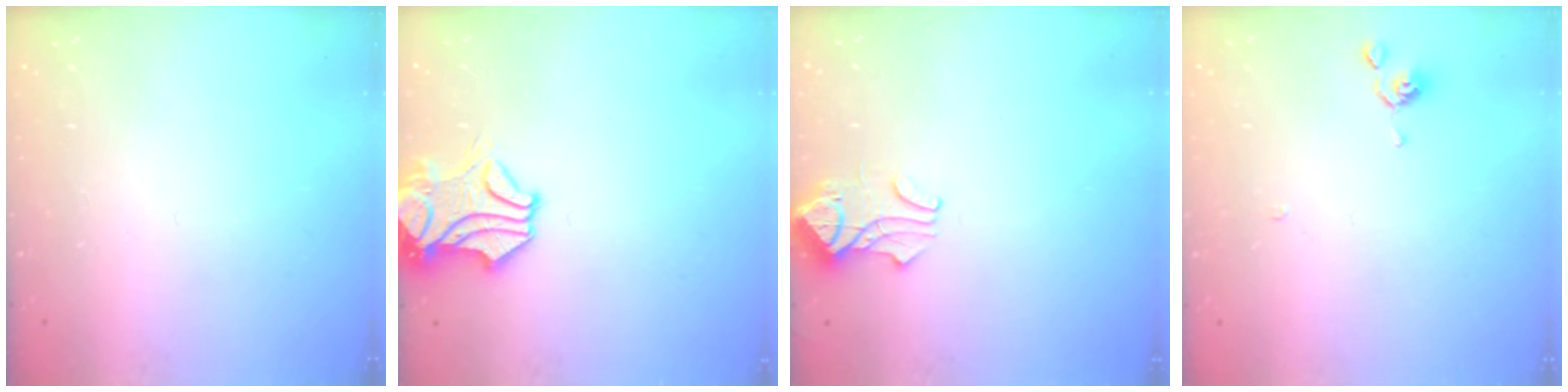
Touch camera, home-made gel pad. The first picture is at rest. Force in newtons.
{"total": 1.8, "press": 1.4, "slide": 1.2}
{"total": 0.6, "press": 0.6, "slide": 0.2}
{"total": 0.0}